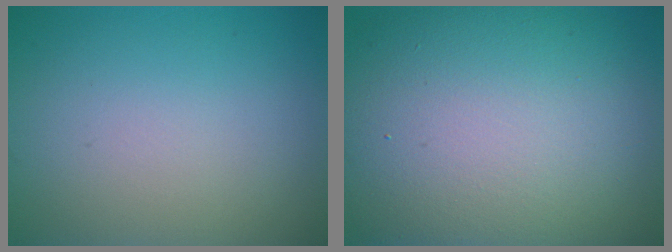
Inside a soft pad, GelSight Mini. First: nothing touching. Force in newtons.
{"total": 16.6, "press": 16.6, "slide": 0.4}